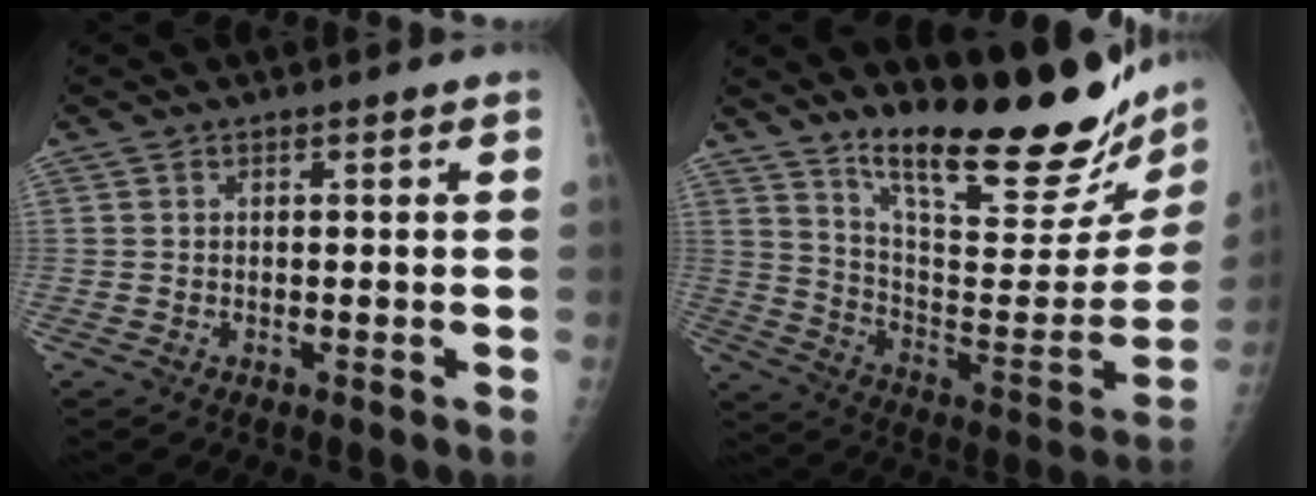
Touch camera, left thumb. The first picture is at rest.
{"total": 26.7, "force": [21.2, 4.9, 15.4], "torque": [-0.199, -0.152, 0.312]}